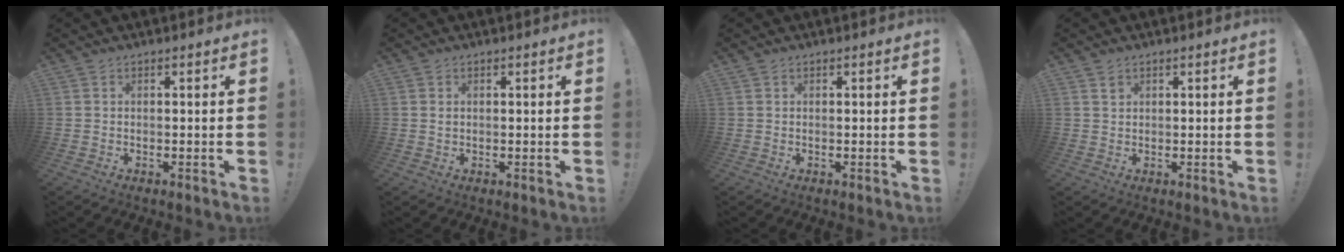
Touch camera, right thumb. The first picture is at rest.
{"total": 0.6, "force": [0.2, 0.5, 0.3], "torque": [-0.004, 0.001, 0.004]}
{"total": 0.0}
{"total": 1.8, "force": [0.9, 1.5, 0.2], "torque": [0.014, -0.008, 0.014]}